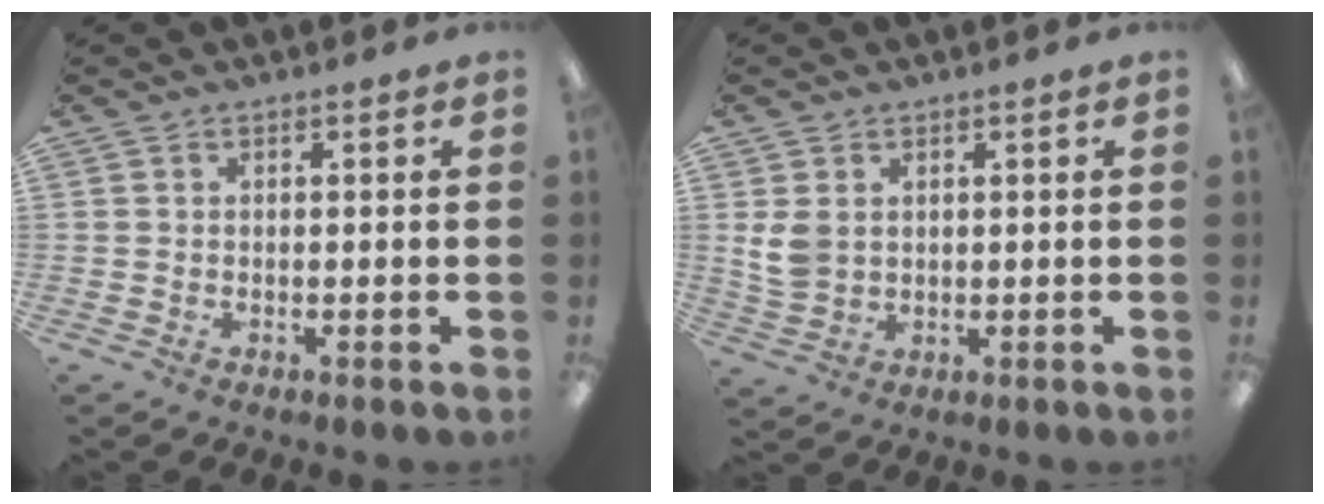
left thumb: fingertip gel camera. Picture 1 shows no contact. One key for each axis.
{"total": 5.0, "fx": 1.7, "fy": 3.9, "fz": 2.8, "tx": -0.055, "ty": 0.001, "tz": 0.033}